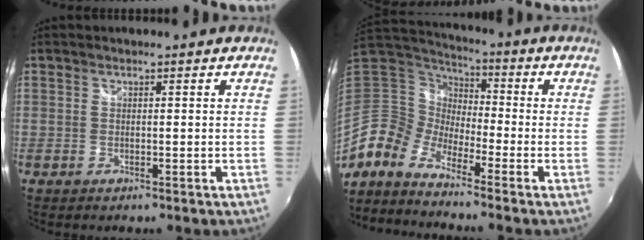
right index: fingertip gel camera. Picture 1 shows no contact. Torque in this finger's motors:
{"motor_torque": [-0.13, -0.06, -0.40, -0.17]}